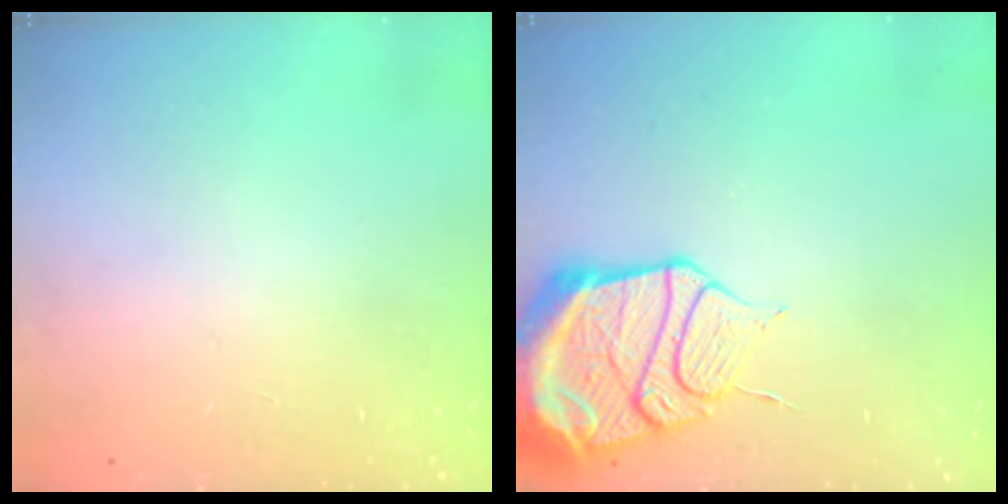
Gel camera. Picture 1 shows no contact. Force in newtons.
{"total": 17.2, "press": 17.1, "slide": 1.7}